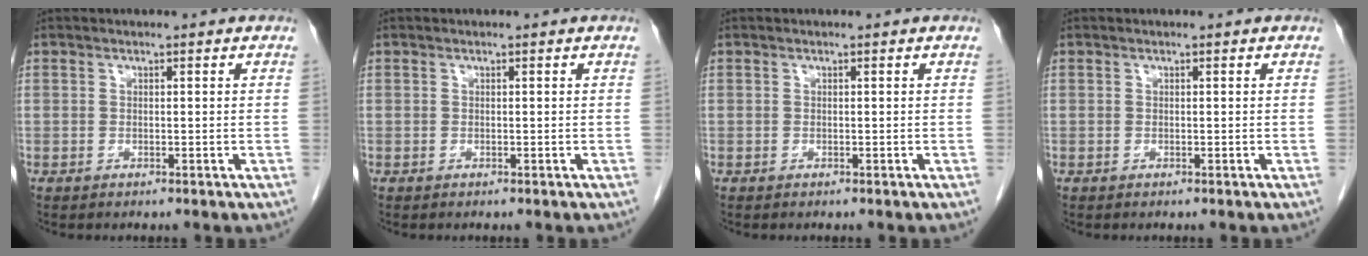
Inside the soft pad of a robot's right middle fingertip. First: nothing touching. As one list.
[{"total": 0.0}, {"total": 0.0}, {"total": 0.0}]